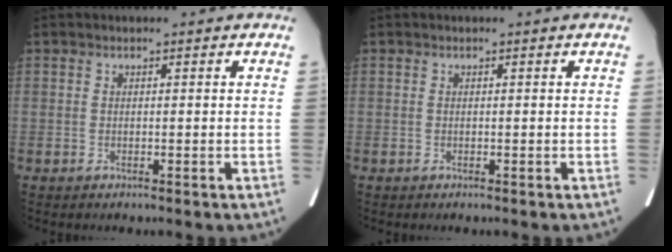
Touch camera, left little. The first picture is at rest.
{"total": 0.0}